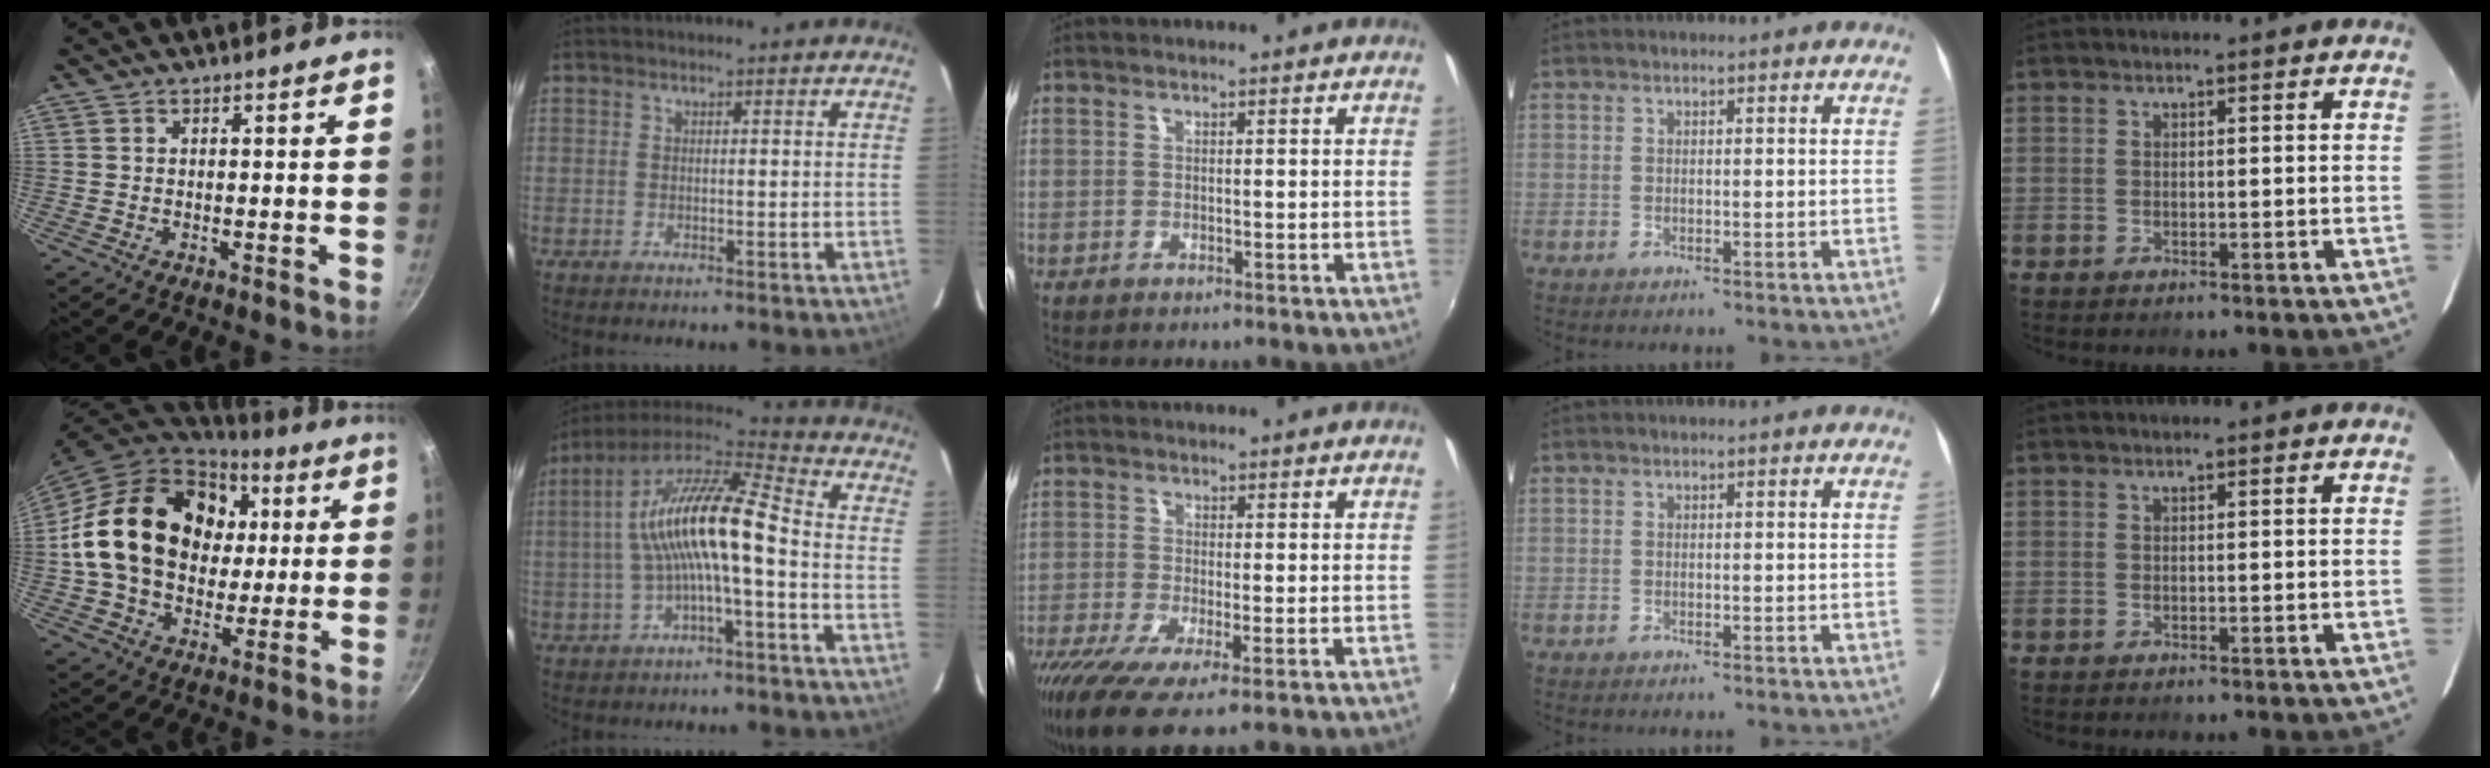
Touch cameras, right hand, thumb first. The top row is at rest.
{"thumb": {"total": 24.6, "force": [4.1, 18.7, 15.5], "torque": [-0.245, 0.020, 0.075]}, "index": {"total": 14.9, "force": [-1.4, 3.0, 14.6], "torque": [-0.269, 0.019, -0.030]}, "middle": {"total": 9.8, "force": [-5.7, 2.0, 7.7], "torque": [-0.173, -0.047, -0.105]}}